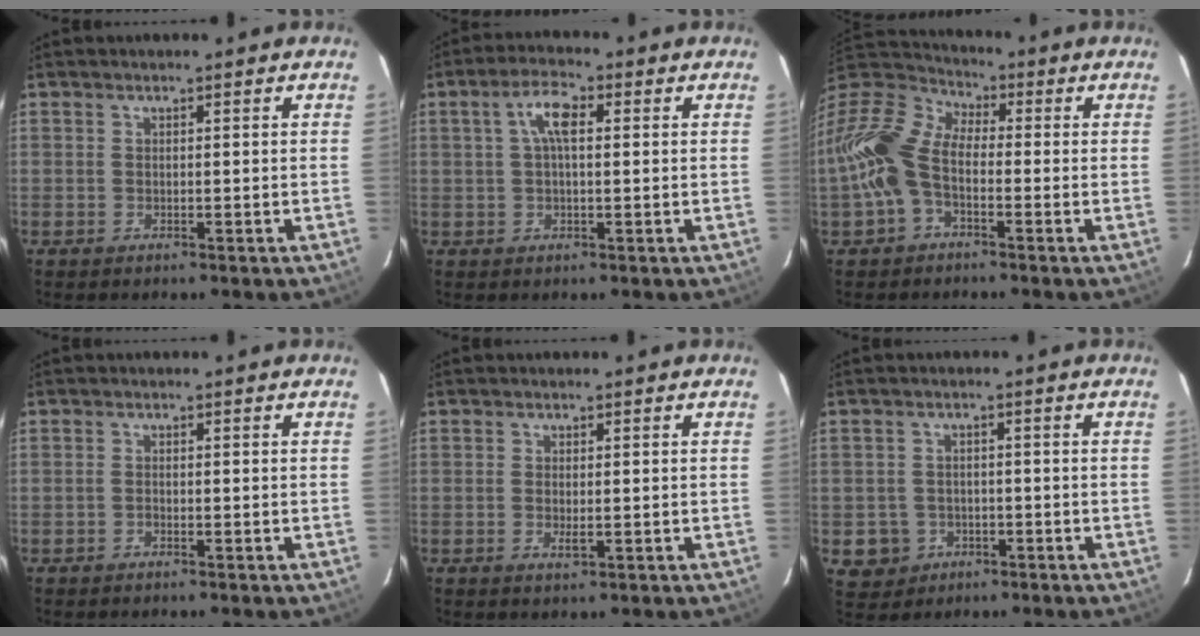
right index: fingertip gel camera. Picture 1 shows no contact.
{"total": 5.3, "force": [1.2, 2.0, 4.8], "torque": [-0.092, 0.015, 0.021]}
{"total": 14.6, "force": [-3.4, 8.9, 11.1], "torque": [-0.234, 0.011, -0.075]}
{"total": 0.5, "force": [-0.4, 0.2, 0.2], "torque": [-0.003, 0.002, -0.008]}
{"total": 1.6, "force": [-0.3, 0.6, 1.4], "torque": [-0.028, -0.004, -0.004]}
{"total": 5.3, "force": [-1.8, 4.9, 0.9], "torque": [-0.032, 0.012, -0.016]}